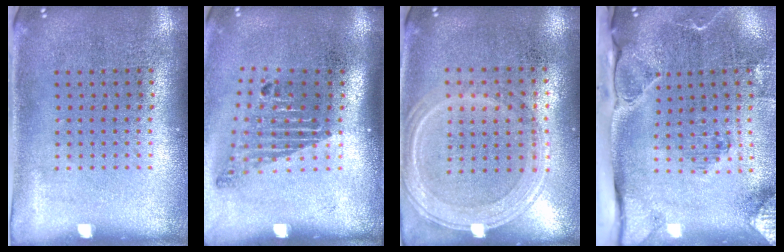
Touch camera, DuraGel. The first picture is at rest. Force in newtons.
{"total": 1.8, "press": 1.2, "slide": 1.3}
{"total": 1.2, "press": 1.1, "slide": 0.5}
{"total": 3.0, "press": 2.3, "slide": 1.9}